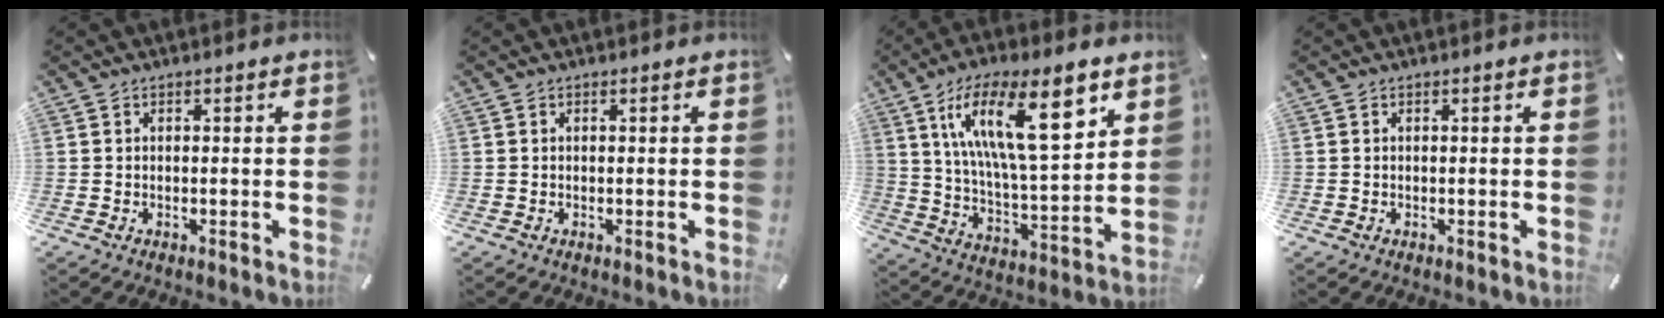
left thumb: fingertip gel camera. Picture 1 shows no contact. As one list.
[{"total": 0.0}, {"total": 21.4, "force": [10.5, 7.6, 17.0], "torque": [-0.298, -0.040, 0.164]}, {"total": 0.0}]